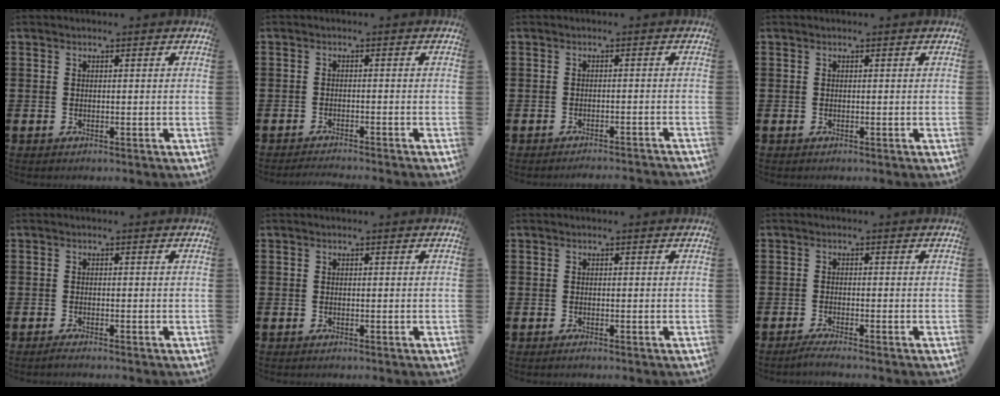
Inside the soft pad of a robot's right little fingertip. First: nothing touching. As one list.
[{"total": 1.3, "force": [-1.3, -0.2, 0.2], "torque": [-0.002, 0.001, -0.025]}, {"total": 1.3, "force": [-1.3, -0.2, 0.1], "torque": [-0.002, 0.003, -0.026]}, {"total": 0.0}, {"total": 0.6, "force": [-0.4, 0.0, 0.5], "torque": [-0.007, -0.003, -0.008]}, {"total": 0.0}, {"total": 0.0}, {"total": 1.2, "force": [-0.9, -0.1, 0.8], "torque": [-0.012, -0.001, -0.018]}]